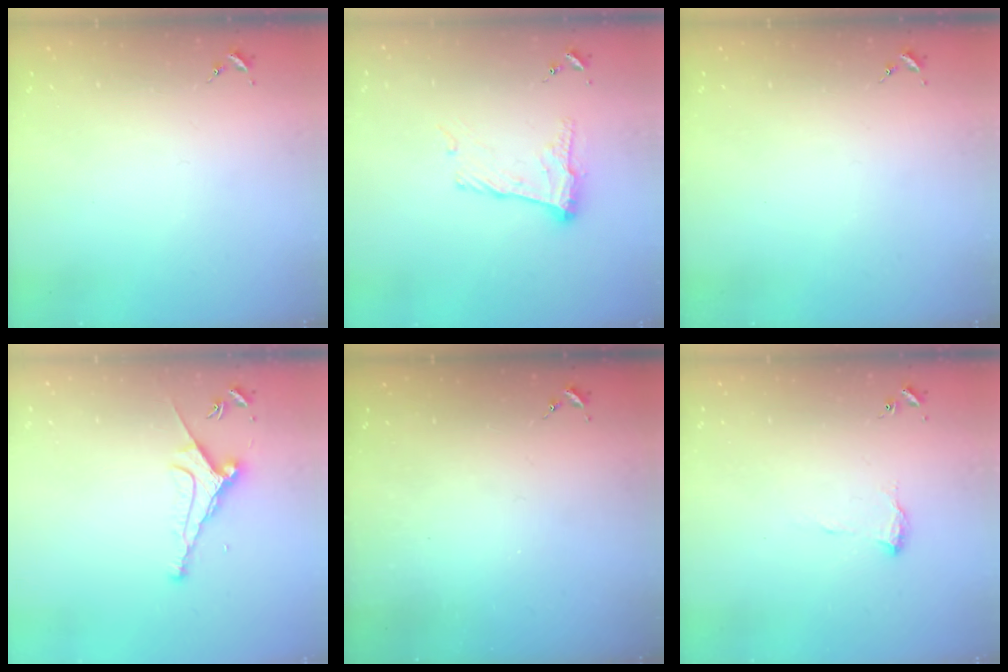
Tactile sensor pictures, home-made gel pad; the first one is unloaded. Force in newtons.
{"total": 12.0, "press": 12.0, "slide": 0.8}
{"total": 0.0}
{"total": 8.3, "press": 8.2, "slide": 1.7}
{"total": 0.0}
{"total": 6.9, "press": 6.9, "slide": 0.6}